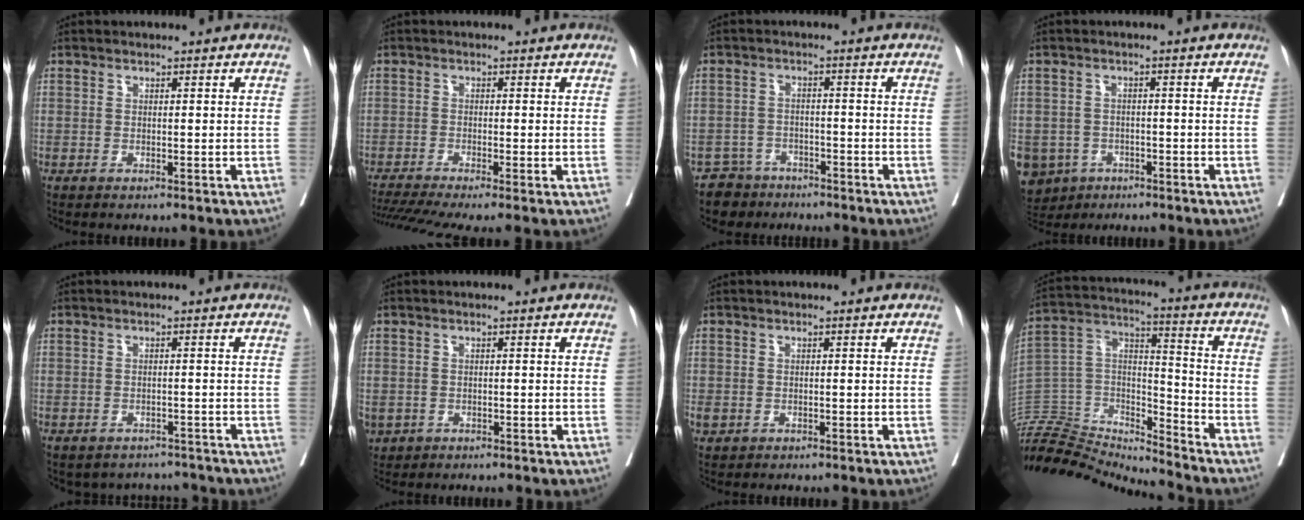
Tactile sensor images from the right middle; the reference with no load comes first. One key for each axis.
{"total": 7.1, "fx": -5.3, "fy": 0.0, "fz": 4.6, "tx": -0.082, "ty": -0.009, "tz": -0.092}
{"total": 4.6, "fx": -3.5, "fy": 2.9, "fz": -0.6, "tx": 0.016, "ty": 0.006, "tz": -0.060}
{"total": 10.7, "fx": -5.7, "fy": 8.6, "fz": 2.9, "tx": -0.085, "ty": -0.003, "tz": -0.079}
{"total": 5.8, "fx": -5.1, "fy": 2.6, "fz": 0.1, "tx": 0.009, "ty": 0.021, "tz": -0.062}
{"total": 4.9, "fx": -2.0, "fy": 4.0, "fz": 1.9, "tx": -0.057, "ty": -0.005, "tz": -0.024}
{"total": 2.9, "fx": -1.1, "fy": 2.2, "fz": 1.5, "tx": -0.039, "ty": -0.002, "tz": -0.011}
{"total": 18.2, "fx": -17.8, "fy": 1.8, "fz": 3.3, "tx": -0.053, "ty": 0.053, "tz": -0.318}